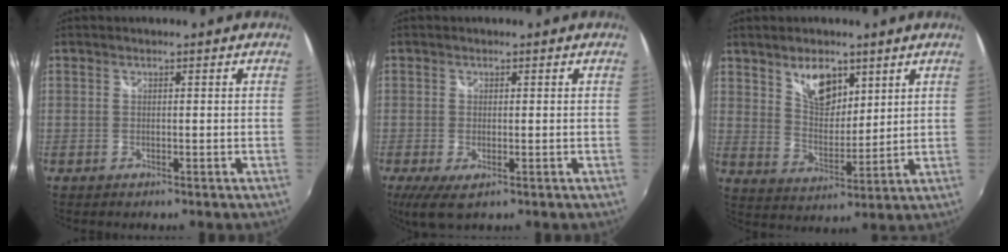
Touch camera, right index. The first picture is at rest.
{"total": 4.5, "force": [-1.4, 1.9, 3.9], "torque": [-0.076, -0.016, -0.020]}
{"total": 8.5, "force": [5.3, 4.6, 4.9], "torque": [-0.074, 0.004, 0.101]}